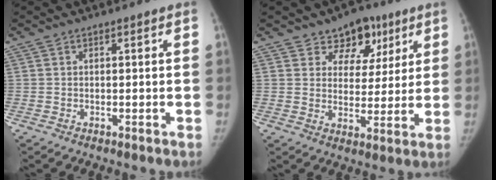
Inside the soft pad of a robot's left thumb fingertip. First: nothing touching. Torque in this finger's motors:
{"motor_torque": [-0.31, -0.10, 0.40, 0.36, 0.02]}